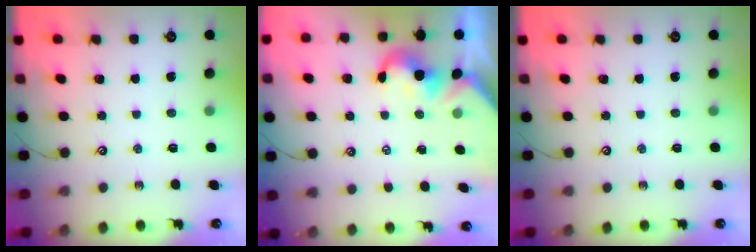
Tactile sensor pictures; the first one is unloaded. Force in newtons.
{"total": 0.0}
{"total": 0.0}